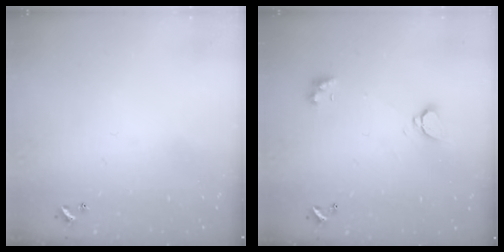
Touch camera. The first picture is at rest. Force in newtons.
{"total": 2.4, "press": 2.3, "slide": 0.4}